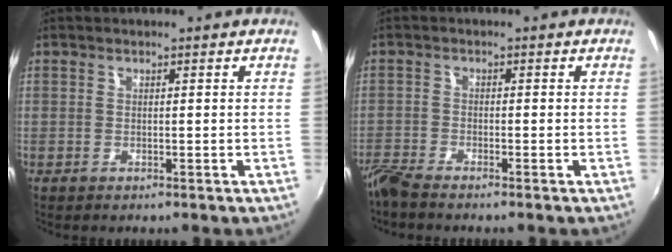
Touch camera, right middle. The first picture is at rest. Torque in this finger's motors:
{"motor_torque": [1.08, -1.05, 0.51, 0.19]}